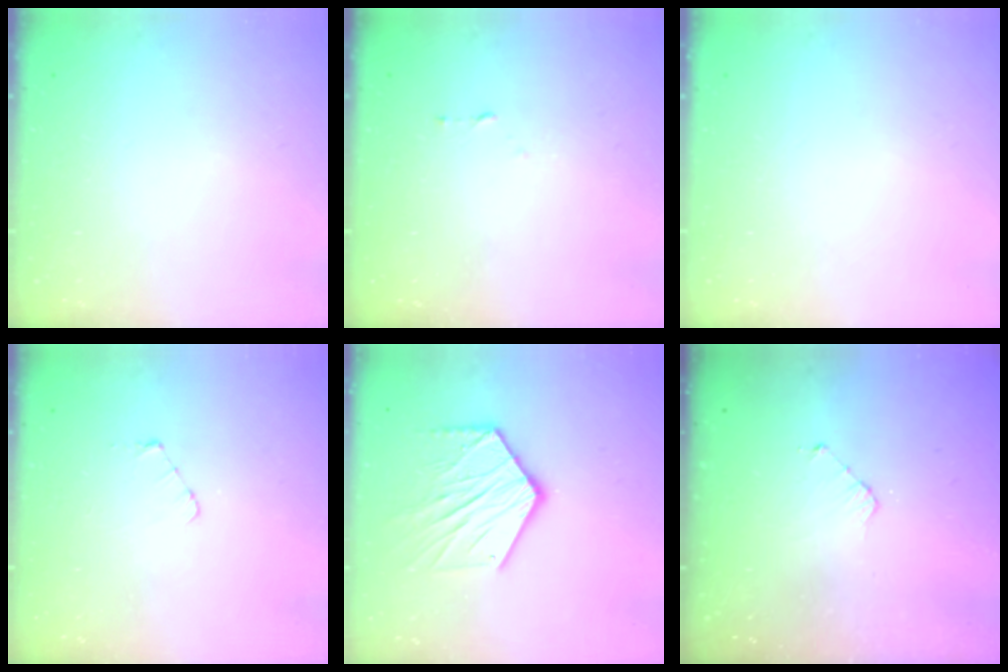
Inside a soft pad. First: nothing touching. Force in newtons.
{"total": 3.2, "press": 3.2, "slide": 0.3}
{"total": 0.0}
{"total": 3.9, "press": 3.9, "slide": 0.4}
{"total": 15.4, "press": 15.4, "slide": 1.0}
{"total": 3.2, "press": 3.2, "slide": 0.3}